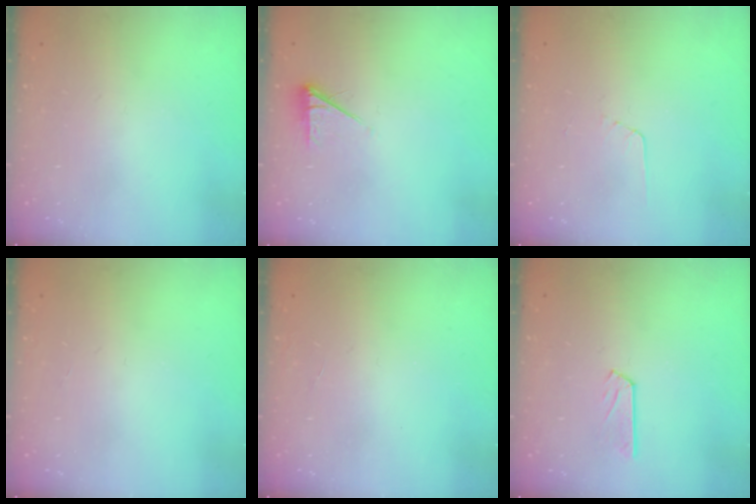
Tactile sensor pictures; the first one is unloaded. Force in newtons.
{"total": 3.8, "press": 3.7, "slide": 0.7}
{"total": 2.7, "press": 2.7, "slide": 0.2}
{"total": 0.0}
{"total": 0.0}
{"total": 4.9, "press": 4.8, "slide": 0.5}